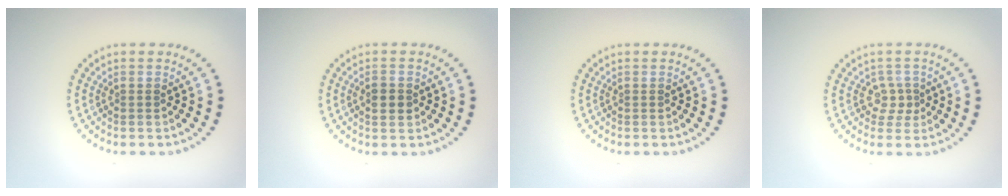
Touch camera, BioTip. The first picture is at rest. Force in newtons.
{"total": 1.6, "press": 1.6, "slide": 0.2}
{"total": 0.0}
{"total": 1.7, "press": 1.3, "slide": 1.1}